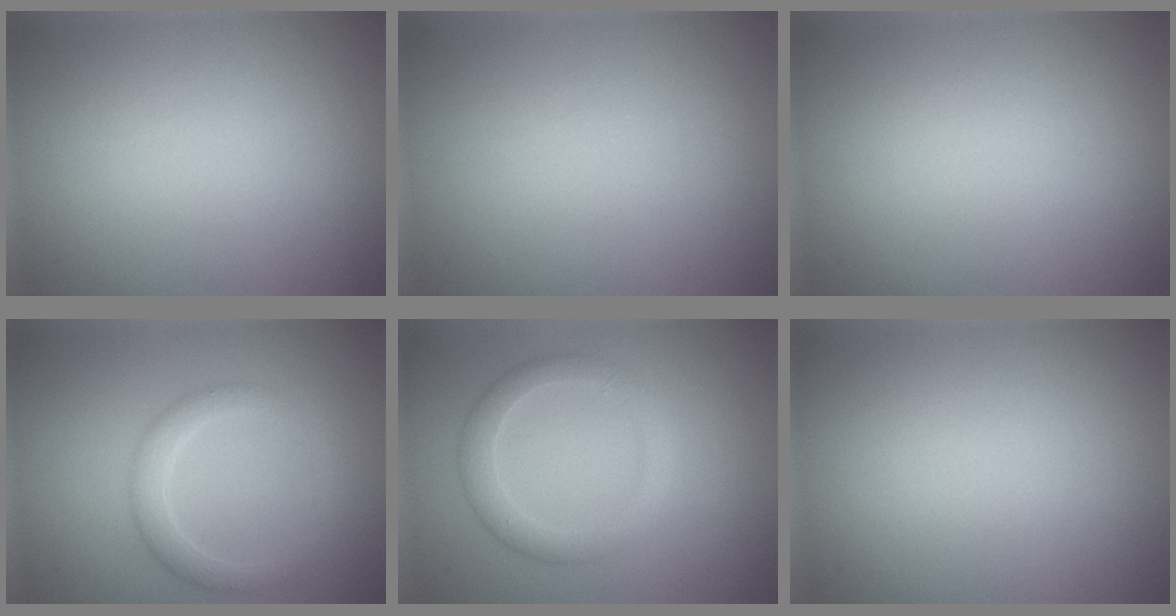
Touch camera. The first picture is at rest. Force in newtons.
{"total": 0.0}
{"total": 0.0}
{"total": 2.3, "press": 2.3, "slide": 0.0}
{"total": 2.9, "press": 2.9, "slide": 0.1}
{"total": 0.0}